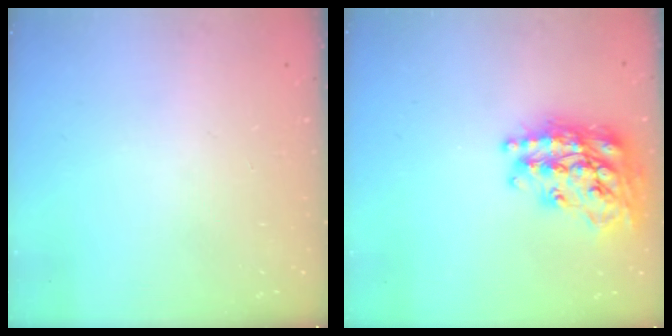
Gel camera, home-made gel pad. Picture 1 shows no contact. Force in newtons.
{"total": 25.1, "press": 25.0, "slide": 2.0}